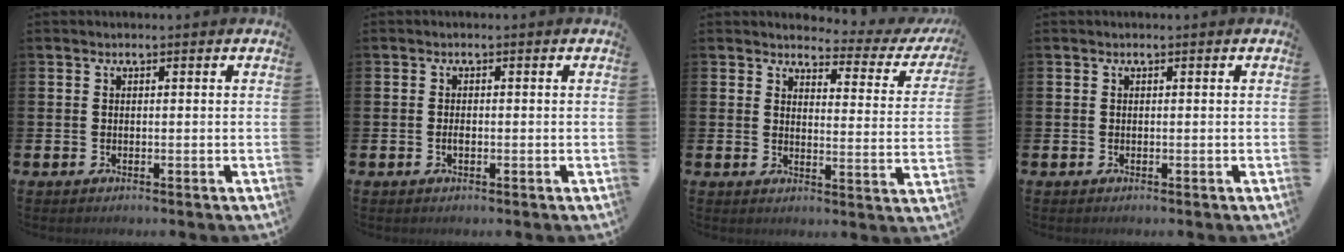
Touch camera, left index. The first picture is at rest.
{"total": 1.0, "force": [-0.3, 0.4, 0.8], "torque": [-0.022, 0.002, -0.005]}
{"total": 2.8, "force": [2.4, 1.2, 0.7], "torque": [-0.017, -0.030, 0.030]}
{"total": 0.0}